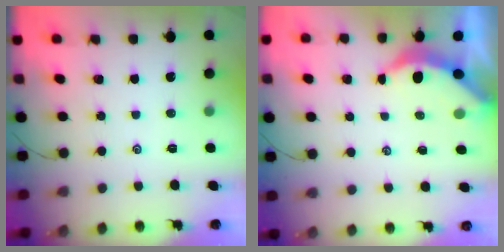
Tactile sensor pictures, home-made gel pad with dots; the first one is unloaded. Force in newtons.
{"total": 3.7, "press": 3.7, "slide": 0.5}